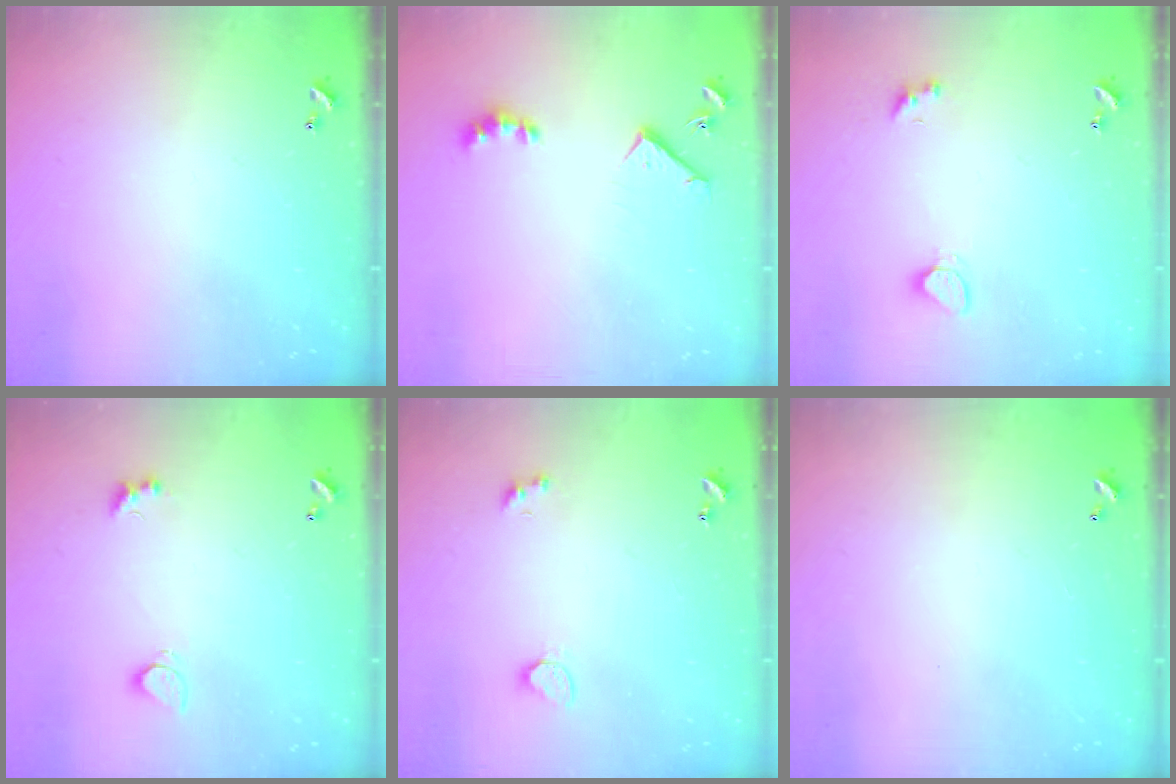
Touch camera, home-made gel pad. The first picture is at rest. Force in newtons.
{"total": 4.9, "press": 4.9, "slide": 0.7}
{"total": 2.1, "press": 2.0, "slide": 0.6}
{"total": 3.0, "press": 2.7, "slide": 1.1}
{"total": 2.3, "press": 2.3, "slide": 0.5}
{"total": 2.8, "press": 2.8, "slide": 0.1}